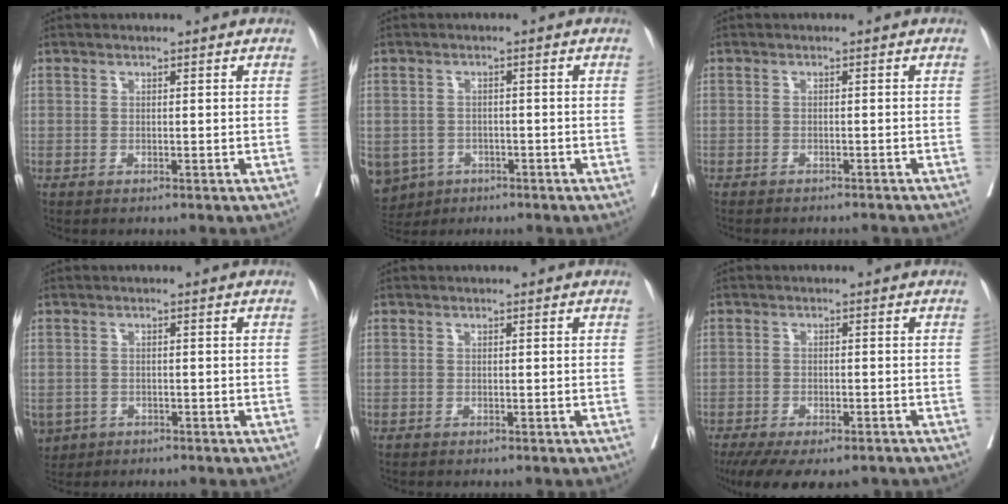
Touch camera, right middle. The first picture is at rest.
{"total": 10.2, "force": [-5.2, 8.3, 2.9], "torque": [-0.091, -0.006, -0.071]}
{"total": 7.4, "force": [-7.0, 1.3, 2.3], "torque": [-0.020, -0.008, -0.080]}
{"total": 5.5, "force": [-2.8, 4.4, 1.7], "torque": [-0.042, -0.002, -0.041]}
{"total": 0.0}
{"total": 11.3, "force": [-8.3, 4.5, 6.2], "torque": [-0.102, -0.014, -0.118]}